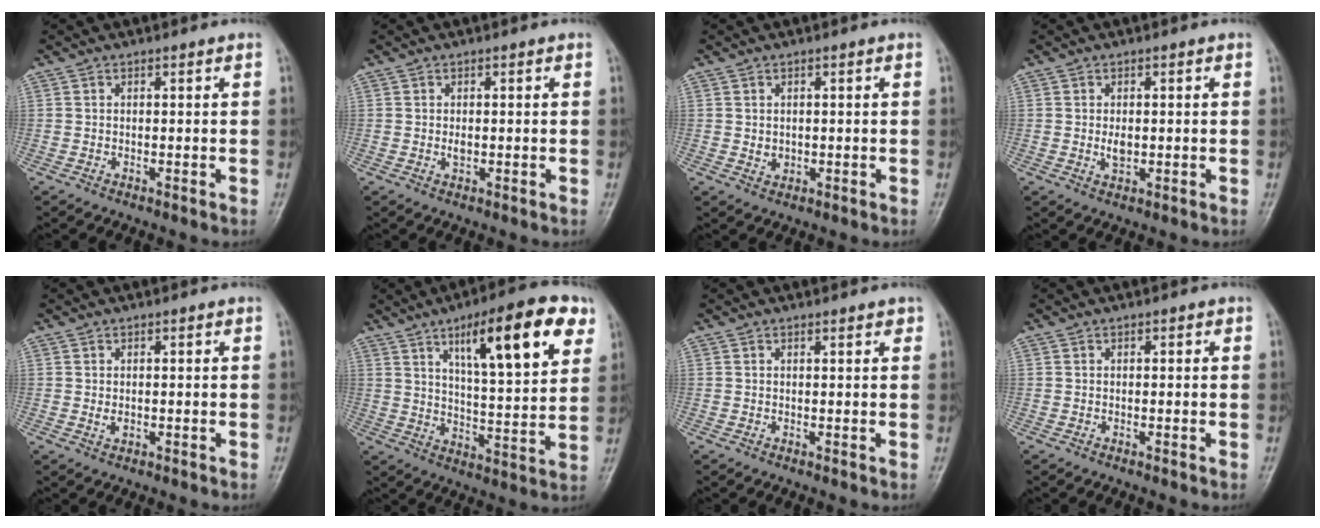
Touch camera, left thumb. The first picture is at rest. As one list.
[{"total": 1.7, "force": [-0.1, 1.1, 1.3], "torque": [-0.016, 0.000, -0.004]}, {"total": 2.0, "force": [0.0, 1.7, 1.1], "torque": [-0.008, 0.000, 0.005]}, {"total": 2.8, "force": [-0.1, 1.8, 2.1], "torque": [-0.028, -0.003, -0.001]}, {"total": 1.8, "force": [-0.1, 1.3, 1.3], "torque": [-0.015, 0.002, 0.000]}, {"total": 19.5, "force": [9.1, 5.6, 16.3], "torque": [-0.211, -0.027, 0.136]}, {"total": 1.2, "force": [0.7, 0.5, 0.8], "torque": [-0.006, -0.001, 0.007]}, {"total": 0.9, "force": [0.1, 0.6, 0.7], "torque": [0.000, 0.003, -0.003]}]